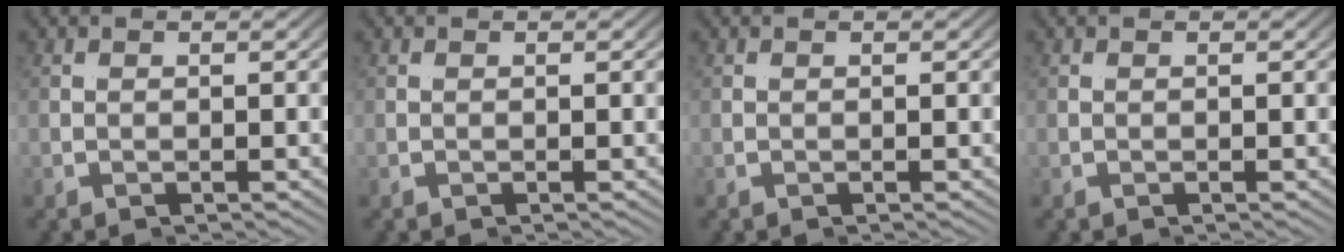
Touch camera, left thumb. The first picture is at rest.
{"total": 0.0}
{"total": 0.0}
{"total": 0.0}